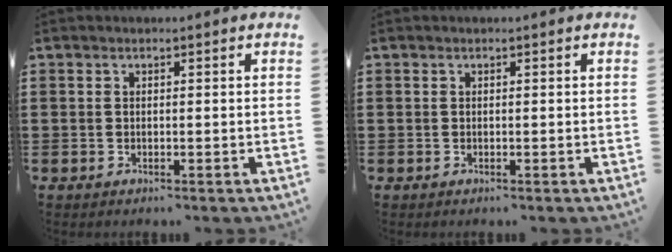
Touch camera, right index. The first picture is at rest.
{"total": 0.0}